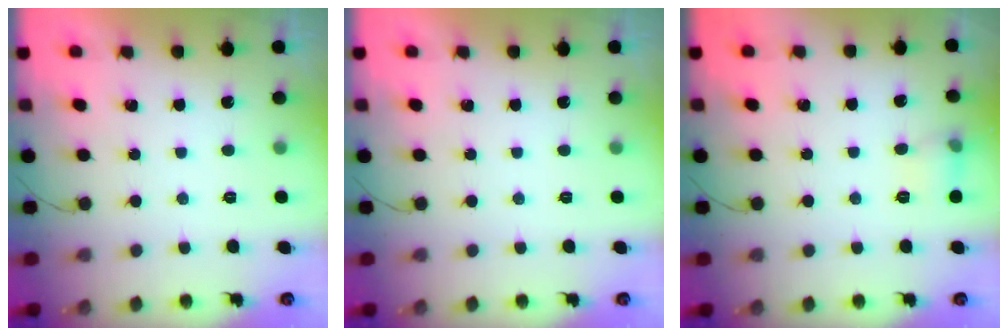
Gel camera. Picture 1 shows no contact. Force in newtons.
{"total": 0.0}
{"total": 7.5, "press": 7.3, "slide": 1.8}